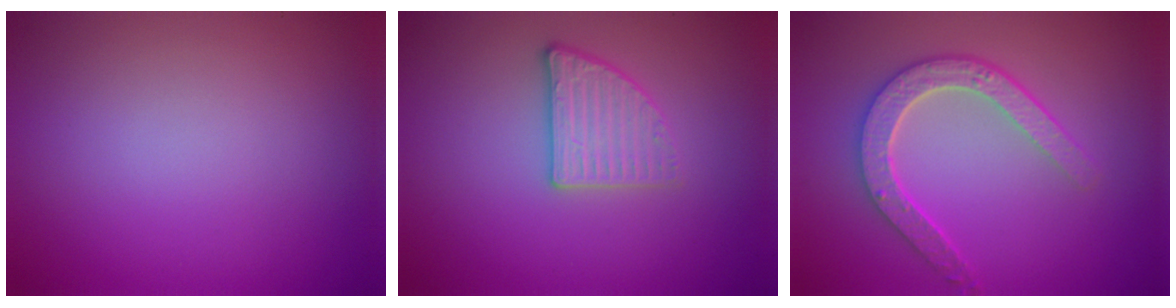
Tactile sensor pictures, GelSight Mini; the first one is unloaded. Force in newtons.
{"total": 2.6, "press": 2.4, "slide": 1.0}
{"total": 4.5, "press": 3.6, "slide": 2.8}